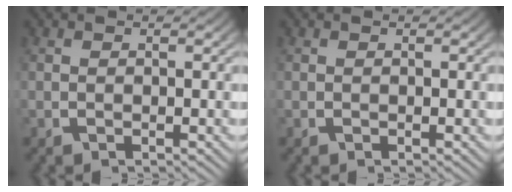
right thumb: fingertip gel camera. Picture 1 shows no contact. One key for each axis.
{"total": 0.0}